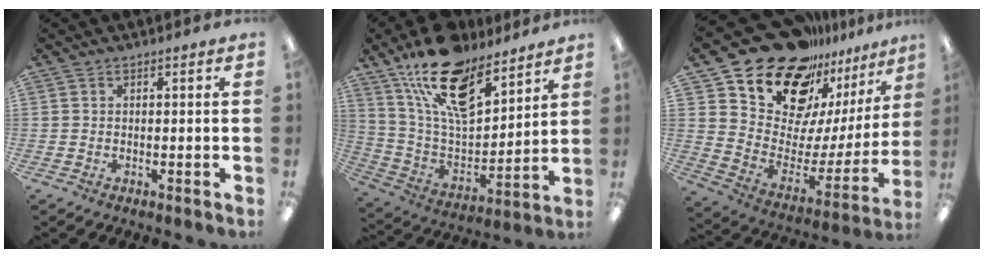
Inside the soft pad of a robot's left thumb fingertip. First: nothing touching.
{"total": 20.0, "force": [14.2, 8.7, 11.1], "torque": [-0.205, -0.081, 0.254]}
{"total": 21.8, "force": [17.2, 10.9, 7.7], "torque": [-0.127, -0.130, 0.311]}